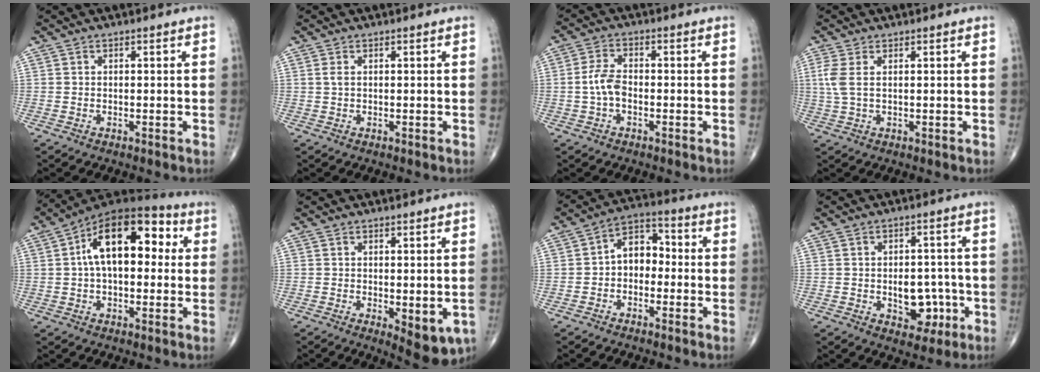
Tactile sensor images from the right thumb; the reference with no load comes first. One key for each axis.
{"total": 1.0, "fx": 0.3, "fy": 0.5, "fz": 0.8, "tx": -0.020, "ty": 0.007, "tz": 0.008}
{"total": 4.9, "fx": -0.9, "fy": 2.8, "fz": 4.0, "tx": -0.085, "ty": 0.016, "tz": -0.022}
{"total": 3.8, "fx": 1.0, "fy": 1.4, "fz": 3.3, "tx": -0.098, "ty": 0.002, "tz": 0.025}
{"total": 17.6, "fx": 3.3, "fy": 9.6, "fz": 14.4, "tx": -0.196, "ty": 0.037, "tz": 0.039}
{"total": 7.2, "fx": -1.8, "fy": 3.0, "fz": 6.3, "tx": -0.069, "ty": -0.016, "tz": -0.015}
{"total": 7.4, "fx": -0.7, "fy": 5.3, "fz": 5.1, "tx": -0.051, "ty": 0.032, "tz": -0.030}
{"total": 7.8, "fx": -1.9, "fy": 5.4, "fz": 5.3, "tx": -0.036, "ty": 0.017, "tz": -0.015}